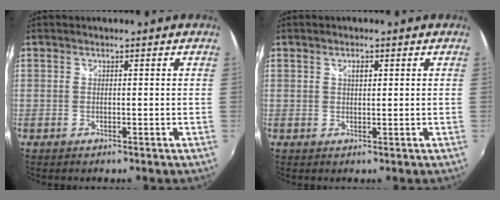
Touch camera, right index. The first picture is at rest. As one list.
[{"total": 1.4, "force": [0.7, 0.7, 1.0], "torque": [-0.016, 0.002, 0.011]}]